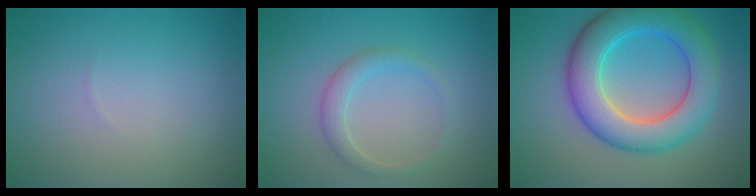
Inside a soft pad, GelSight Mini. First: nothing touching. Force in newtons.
{"total": 1.9, "press": 1.9, "slide": 0.1}
{"total": 8.3, "press": 8.3, "slide": 0.1}